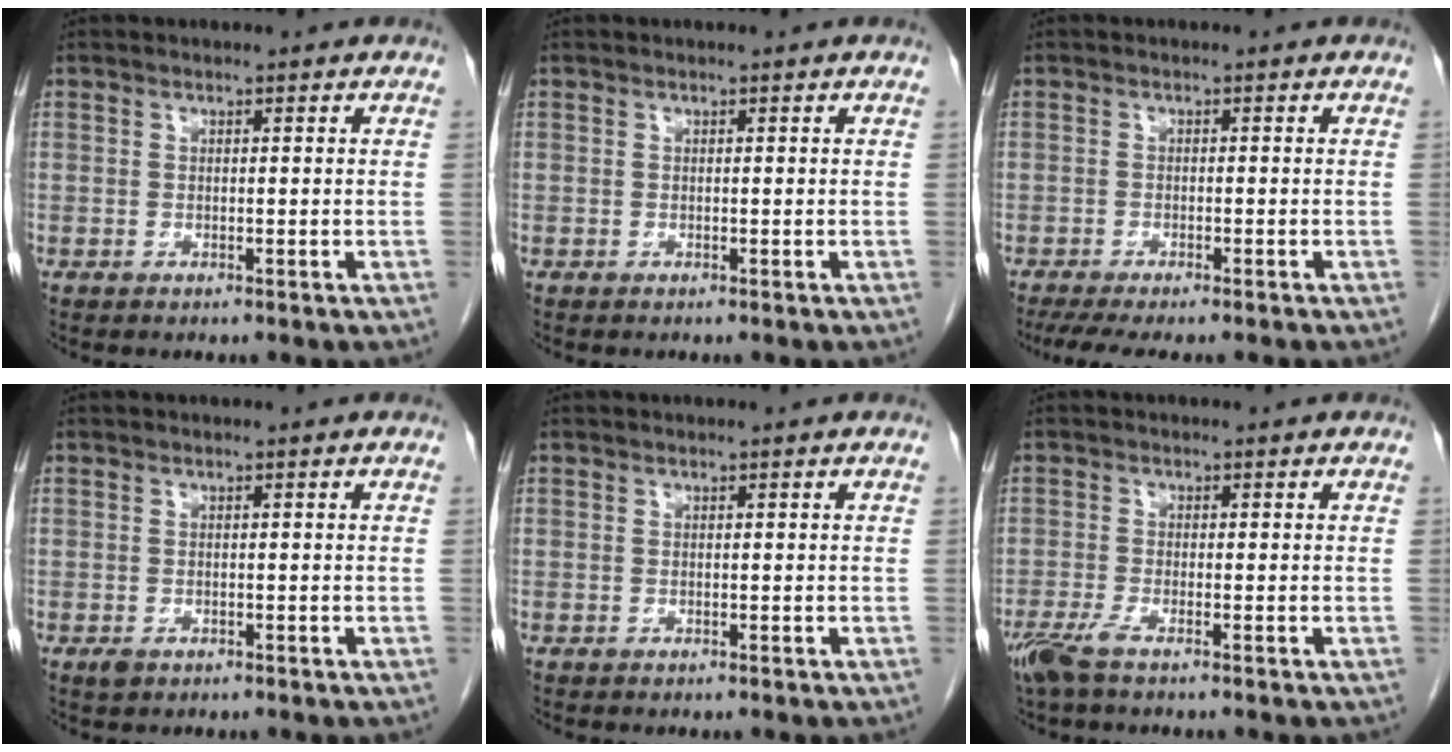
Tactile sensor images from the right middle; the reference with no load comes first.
{"total": 0.0}
{"total": 7.6, "force": [-6.4, 0.5, 4.2], "torque": [-0.060, -0.014, -0.098]}
{"total": 1.1, "force": [-0.6, 0.7, 0.7], "torque": [-0.014, 0.000, -0.004]}
{"total": 0.0}
{"total": 3.4, "force": [-2.3, 0.3, 2.4], "torque": [-0.054, -0.010, -0.050]}